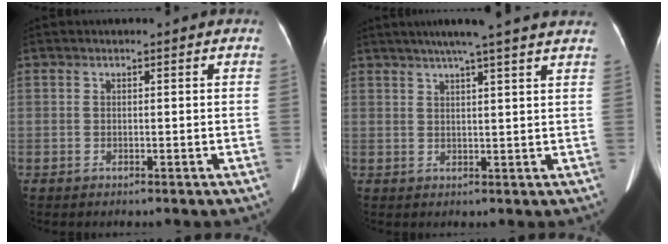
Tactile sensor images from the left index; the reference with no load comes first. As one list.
[{"total": 12.3, "force": [10.2, -0.6, 6.9], "torque": [-0.108, 0.023, 0.116]}]